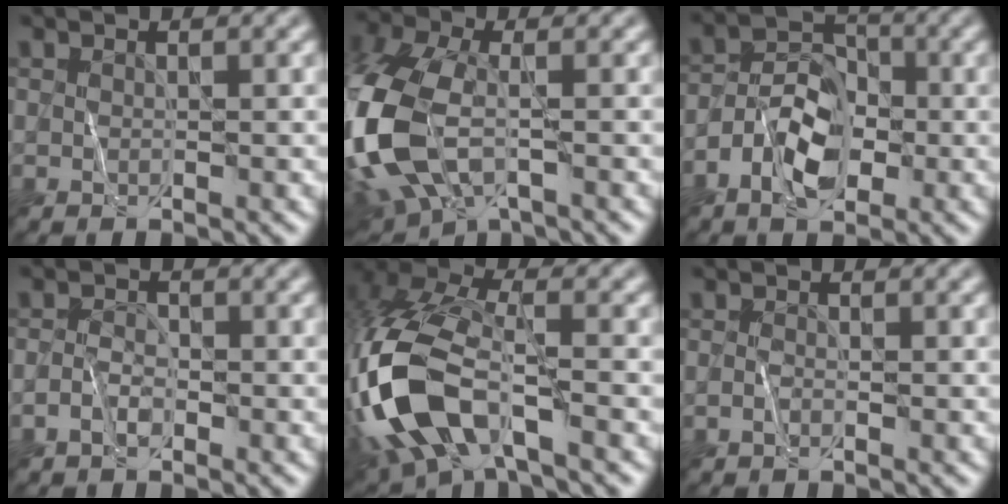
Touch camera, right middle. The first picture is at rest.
{"total": 11.4, "force": [-3.5, 6.2, 8.9], "torque": [-0.236, -0.015, -0.069]}
{"total": 5.0, "force": [-2.2, 2.9, 3.5], "torque": [-0.058, 0.005, -0.042]}
{"total": 1.5, "force": [-1.1, 0.7, 0.8], "torque": [-0.014, 0.004, -0.022]}
{"total": 13.2, "force": [-4.6, 6.2, 10.7], "torque": [-0.251, -0.010, -0.089]}
{"total": 0.6, "force": [-0.5, 0.1, 0.3], "torque": [-0.008, 0.001, -0.010]}